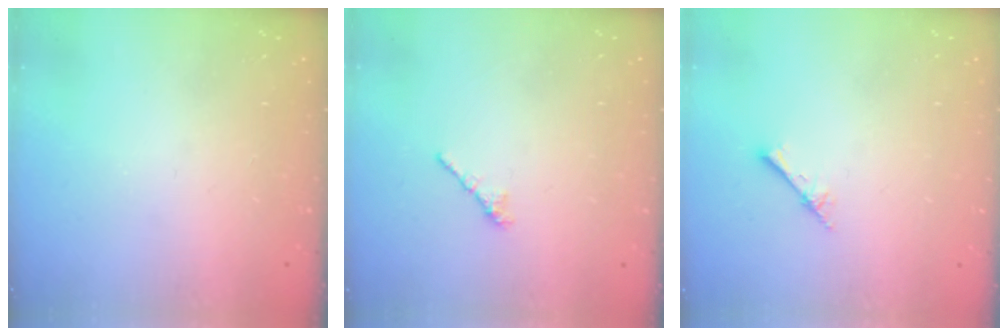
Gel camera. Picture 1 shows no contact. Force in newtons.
{"total": 2.4, "press": 2.3, "slide": 0.7}
{"total": 2.6, "press": 2.6, "slide": 0.3}